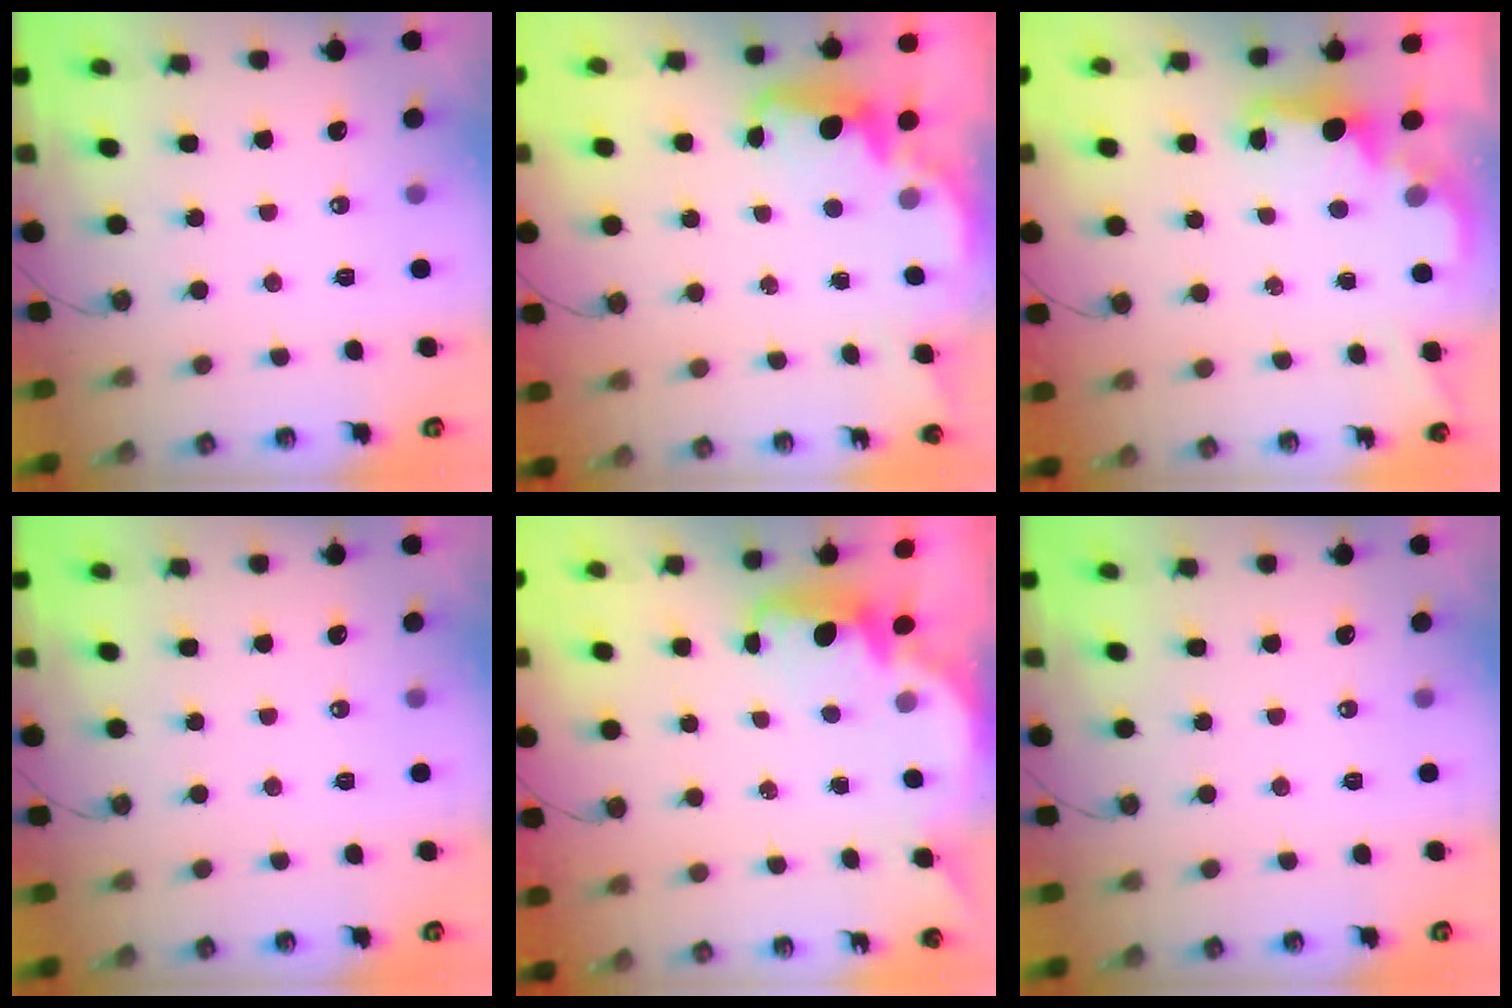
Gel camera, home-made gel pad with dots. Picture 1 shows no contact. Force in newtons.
{"total": 2.5, "press": 2.4, "slide": 0.7}
{"total": 2.2, "press": 2.0, "slide": 0.8}
{"total": 0.0}
{"total": 2.2, "press": 2.1, "slide": 0.7}
{"total": 0.0}